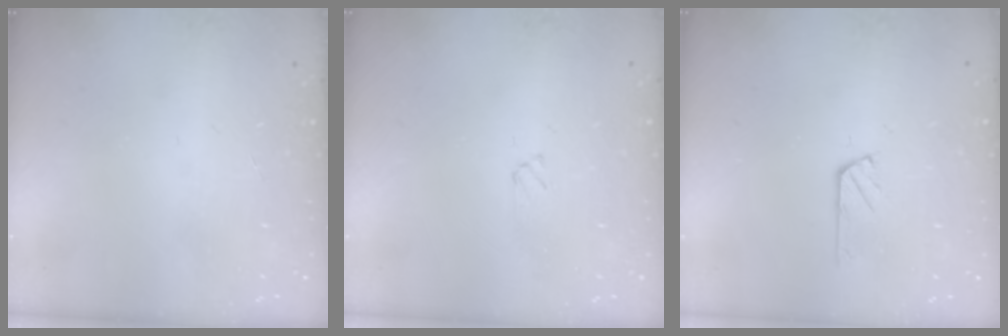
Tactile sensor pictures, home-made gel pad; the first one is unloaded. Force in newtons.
{"total": 1.8, "press": 1.8, "slide": 0.3}
{"total": 2.9, "press": 2.9, "slide": 0.5}